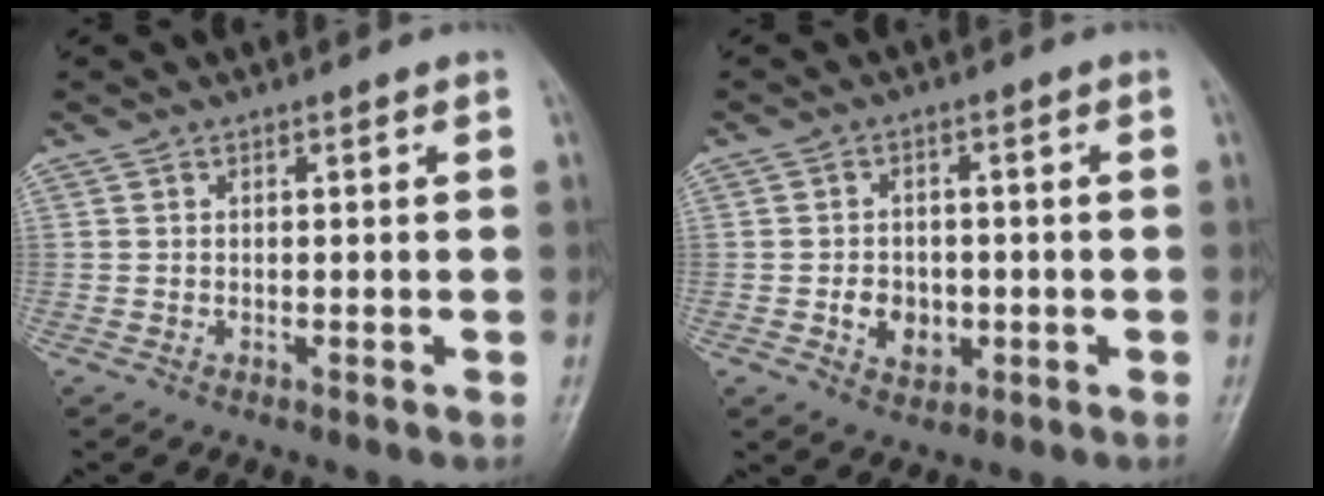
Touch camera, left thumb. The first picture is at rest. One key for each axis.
{"total": 5.6, "fx": -1.2, "fy": 4.5, "fz": 3.1, "tx": -0.027, "ty": 0.005, "tz": -0.014}